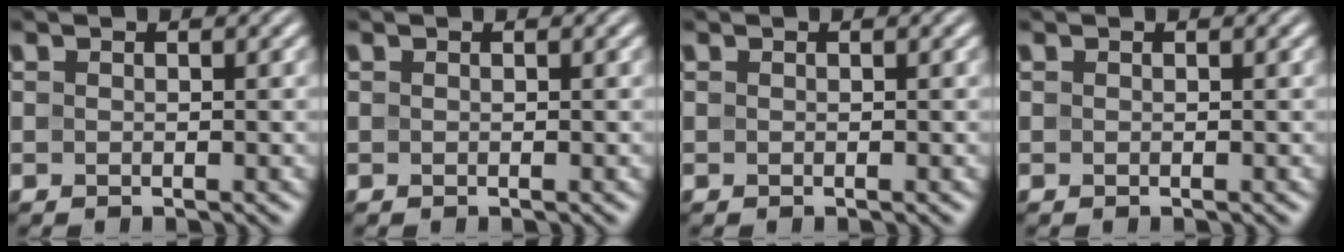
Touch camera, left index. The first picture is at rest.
{"total": 0.0}
{"total": 0.0}
{"total": 0.0}